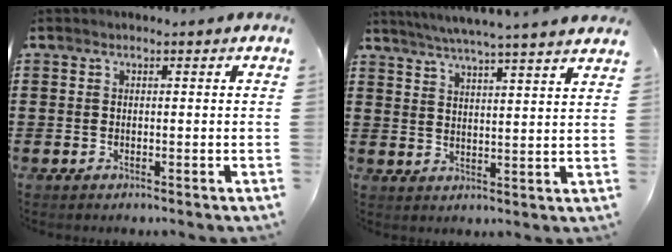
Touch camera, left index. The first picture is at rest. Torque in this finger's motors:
{"motor_torque": [2.14, 0.00, 0.32, 0.10]}